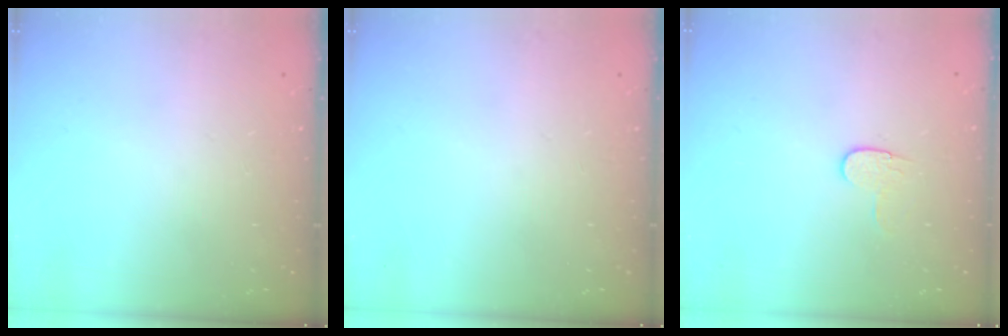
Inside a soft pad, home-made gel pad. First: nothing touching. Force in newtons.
{"total": 0.0}
{"total": 6.2, "press": 6.2, "slide": 0.5}